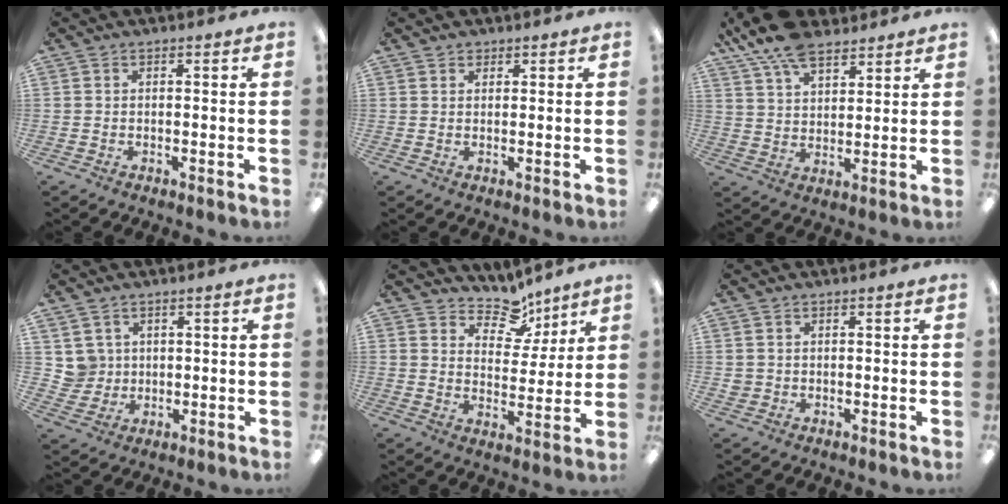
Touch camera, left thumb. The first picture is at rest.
{"total": 1.4, "force": [1.1, 0.8, 0.1], "torque": [-0.001, 0.001, 0.022]}
{"total": 11.8, "force": [8.6, 5.5, 5.9], "torque": [-0.121, -0.032, 0.162]}
{"total": 4.9, "force": [2.3, 4.4, -0.1], "torque": [-0.011, 0.000, 0.045]}
{"total": 9.7, "force": [7.7, 5.1, 2.9], "torque": [-0.043, -0.056, 0.140]}
{"total": 1.6, "force": [0.7, 1.4, 0.1], "torque": [-0.004, 0.003, 0.011]}